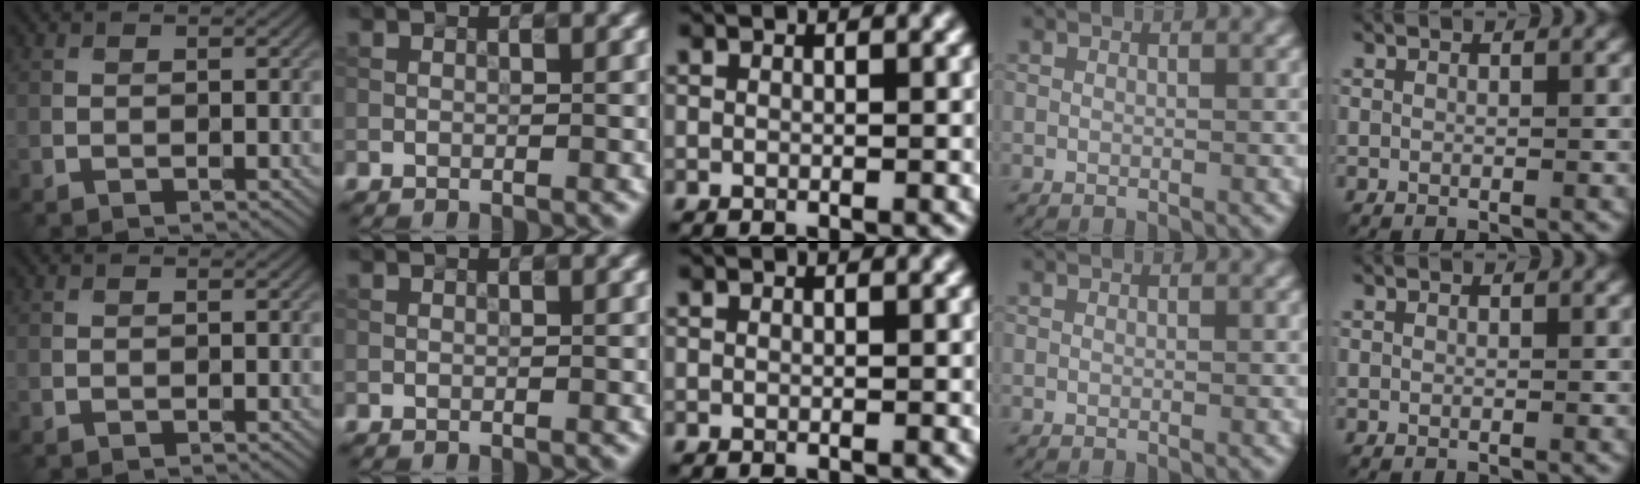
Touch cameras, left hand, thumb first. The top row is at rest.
{}